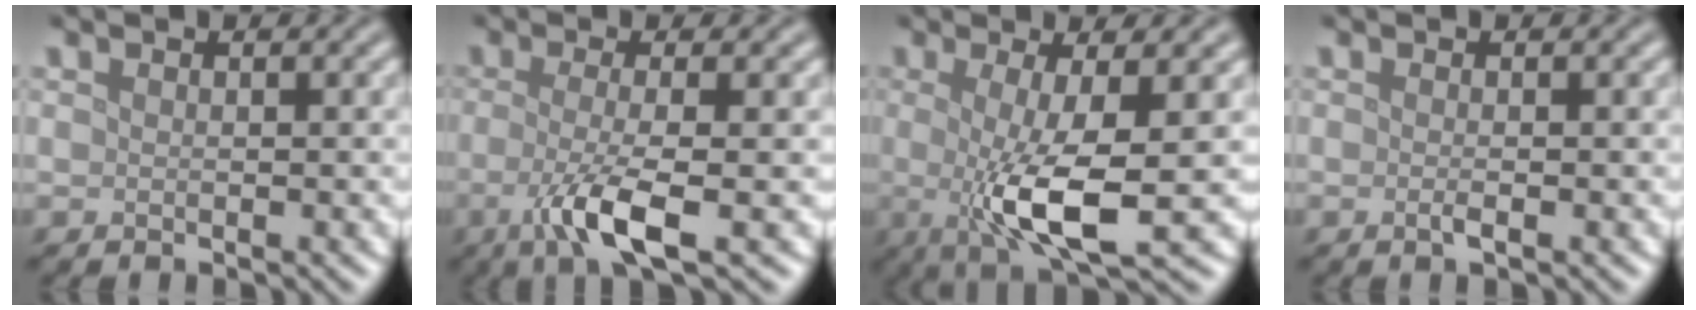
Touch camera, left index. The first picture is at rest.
{"total": 4.9, "force": [-1.5, 1.1, 4.5], "torque": [-0.086, -0.008, -0.036]}
{"total": 6.9, "force": [-0.6, 1.6, 6.7], "torque": [-0.113, -0.008, -0.013]}
{"total": 0.8, "force": [-0.3, 0.1, 0.7], "torque": [-0.015, -0.004, -0.006]}